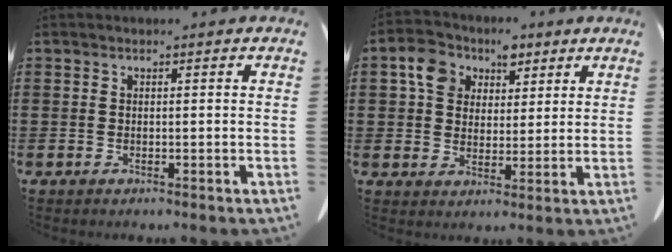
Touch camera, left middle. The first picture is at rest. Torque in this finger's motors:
{"motor_torque": [2.14, 0.00, 0.54, 0.10]}